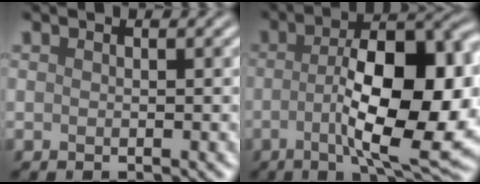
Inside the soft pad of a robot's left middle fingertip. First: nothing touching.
{"total": 13.2, "force": [-1.6, 4.4, 12.3], "torque": [-0.182, -0.003, -0.029]}